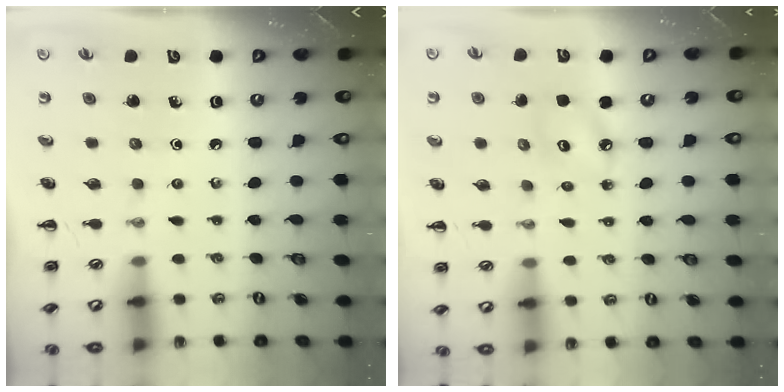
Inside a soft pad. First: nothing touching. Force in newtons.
{"total": 5.1, "press": 5.1, "slide": 0.6}